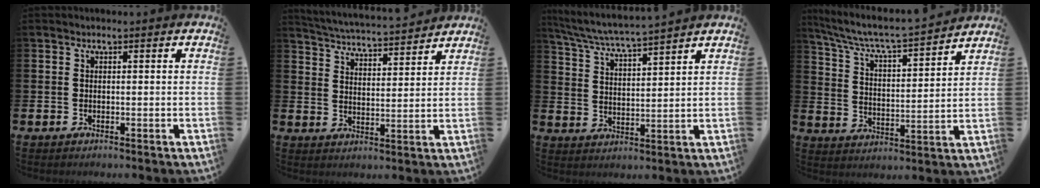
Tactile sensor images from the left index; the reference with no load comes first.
{"total": 4.9, "force": [4.9, 0.1, 0.4], "torque": [-0.029, -0.040, 0.084]}
{"total": 5.7, "force": [5.5, -0.3, 1.4], "torque": [-0.051, -0.034, 0.095]}
{"total": 6.6, "force": [6.2, 0.2, 2.2], "torque": [-0.073, -0.051, 0.101]}